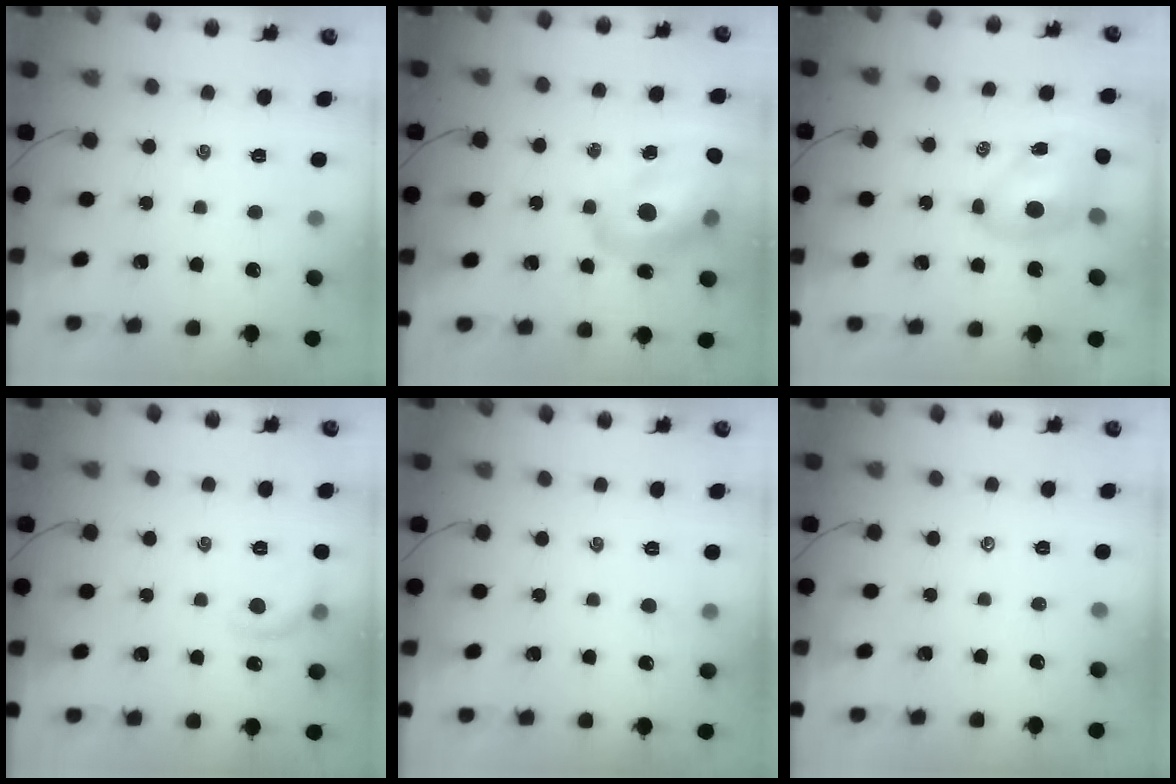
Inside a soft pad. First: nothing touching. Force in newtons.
{"total": 18.4, "press": 17.6, "slide": 5.4}
{"total": 7.0, "press": 6.9, "slide": 1.2}
{"total": 8.3, "press": 8.3, "slide": 0.7}
{"total": 2.6, "press": 2.4, "slide": 0.8}
{"total": 0.0}